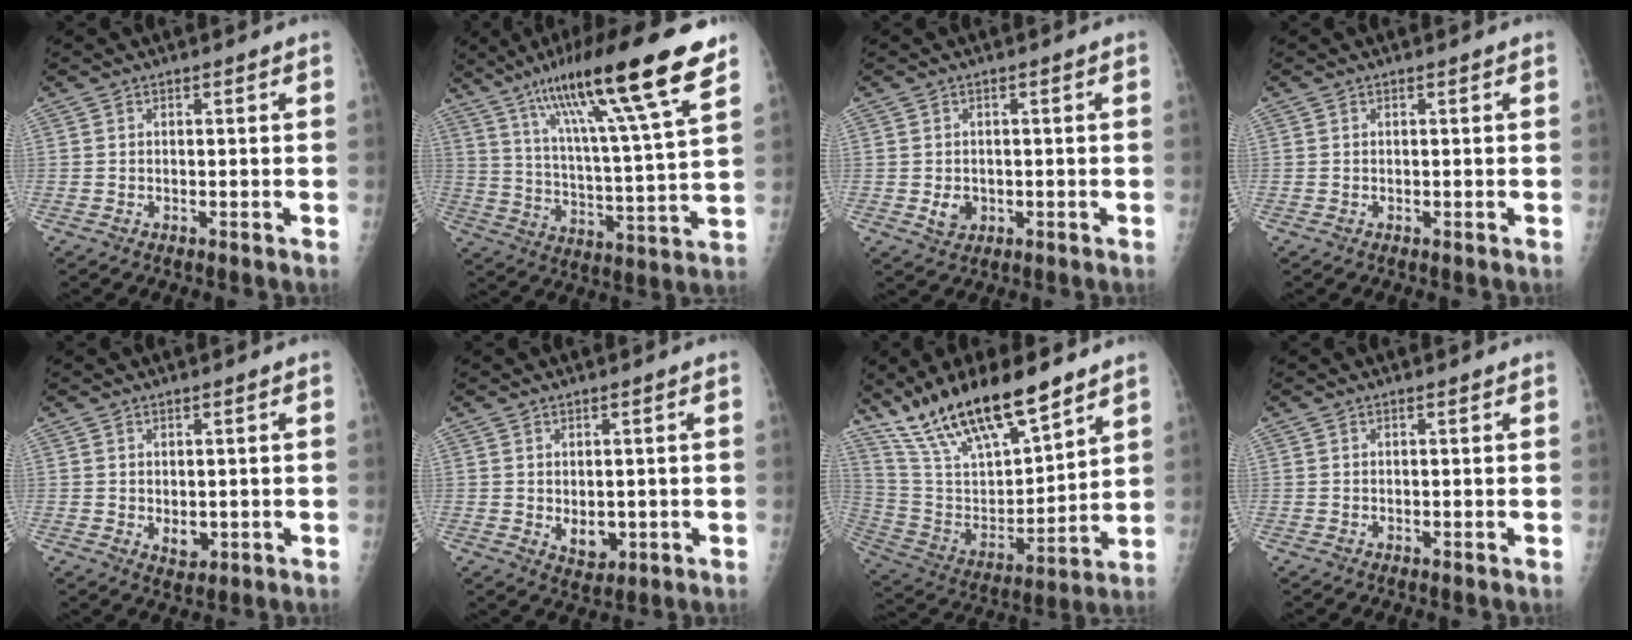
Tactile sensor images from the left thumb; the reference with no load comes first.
{"total": 22.0, "force": [13.7, 2.3, 17.1], "torque": [-0.274, -0.038, 0.225]}
{"total": 2.9, "force": [-0.5, 2.4, 1.5], "torque": [-0.016, 0.000, 0.000]}
{"total": 0.0}
{"total": 2.9, "force": [-0.1, 1.9, 2.2], "torque": [-0.021, -0.005, 0.008]}
{"total": 4.2, "force": [-0.3, 2.8, 3.1], "torque": [-0.030, -0.007, 0.011]}
{"total": 21.8, "force": [16.1, 6.5, 13.2], "torque": [-0.215, -0.061, 0.302]}
{"total": 0.0}